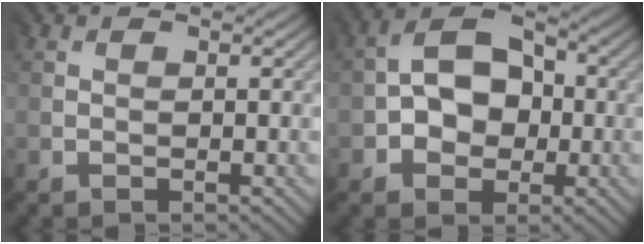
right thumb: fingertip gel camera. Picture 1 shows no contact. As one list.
[{"total": 6.4, "force": [-0.5, 5.1, 3.8], "torque": [-0.057, 0.014, -0.021]}]